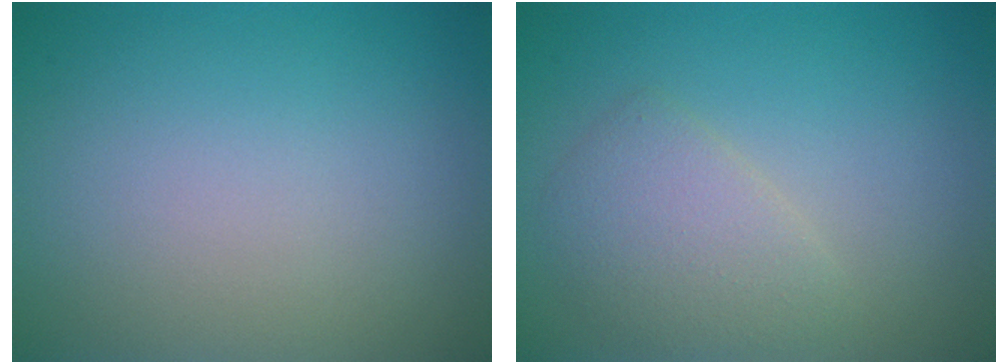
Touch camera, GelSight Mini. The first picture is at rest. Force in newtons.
{"total": 2.9, "press": 2.9, "slide": 0.1}